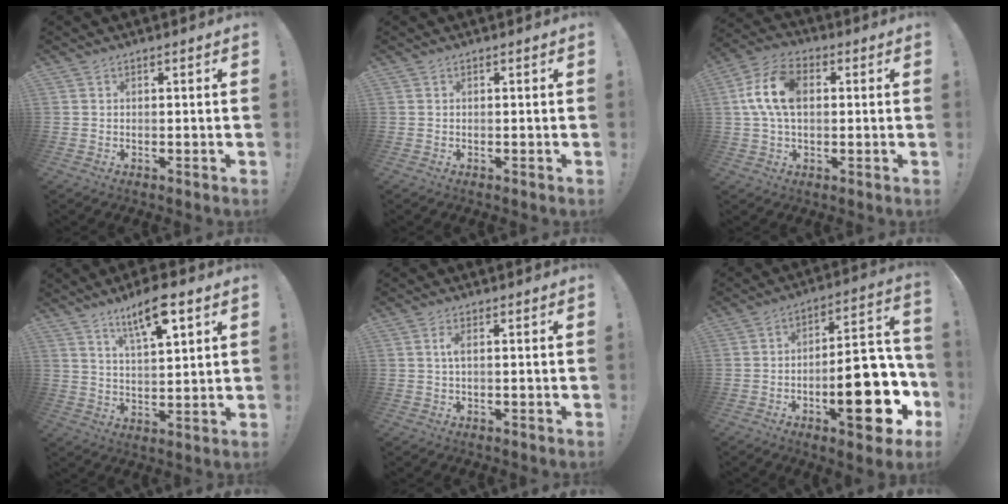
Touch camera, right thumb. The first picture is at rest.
{"total": 0.0}
{"total": 13.3, "force": [1.9, 8.3, 10.2], "torque": [-0.208, 0.013, 0.040]}
{"total": 10.7, "force": [6.4, 2.5, 8.2], "torque": [-0.127, -0.030, 0.104]}
{"total": 2.2, "force": [0.3, 0.5, 2.1], "torque": [-0.043, 0.003, 0.004]}
{"total": 22.4, "force": [-7.5, 8.5, 19.3], "torque": [-0.244, 0.043, -0.110]}